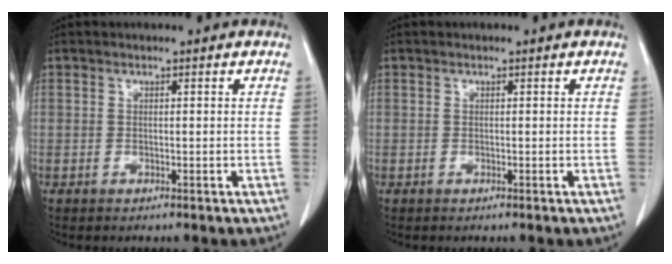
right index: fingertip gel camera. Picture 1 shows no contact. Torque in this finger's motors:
{"motor_torque": [-0.02, 0.03, -0.02, 0.01]}